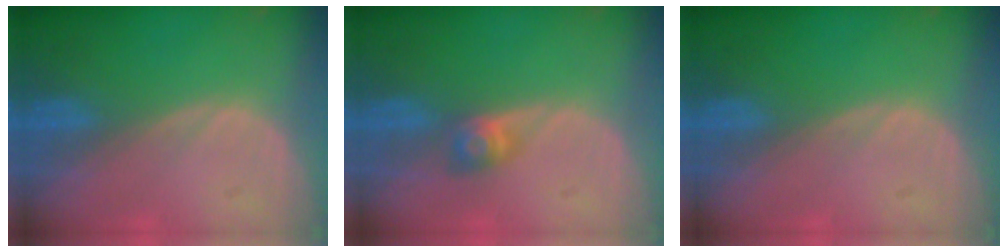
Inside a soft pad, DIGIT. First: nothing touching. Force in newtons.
{"total": 2.8, "press": 2.5, "slide": 1.3}
{"total": 0.0}